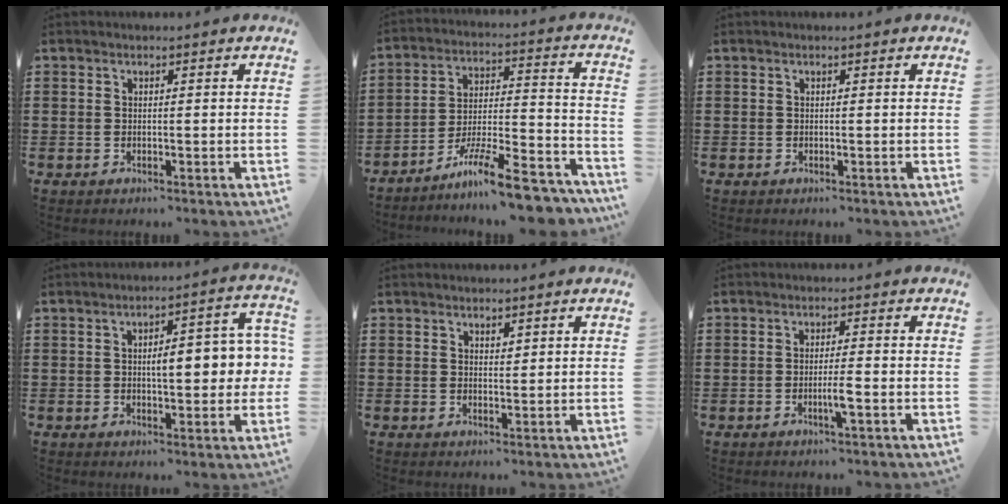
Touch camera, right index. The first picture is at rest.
{"total": 12.4, "force": [-10.0, 1.2, 7.3], "torque": [-0.110, 0.032, -0.185]}
{"total": 0.0}
{"total": 7.3, "force": [0.1, 2.8, 6.8], "torque": [-0.093, -0.005, -0.008]}
{"total": 1.3, "force": [1.1, 0.5, 0.2], "torque": [-0.006, 0.003, 0.021]}
{"total": 3.0, "force": [-1.1, 0.0, 2.8], "torque": [-0.047, -0.003, -0.020]}